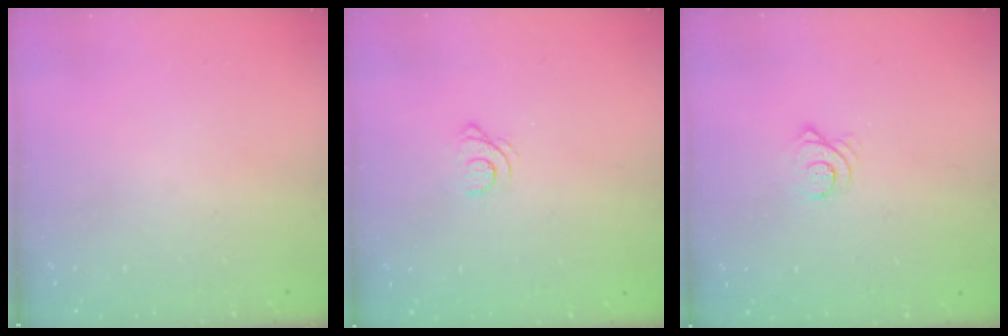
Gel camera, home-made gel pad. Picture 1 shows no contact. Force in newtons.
{"total": 2.1, "press": 2.1, "slide": 0.2}
{"total": 3.2, "press": 3.2, "slide": 0.2}